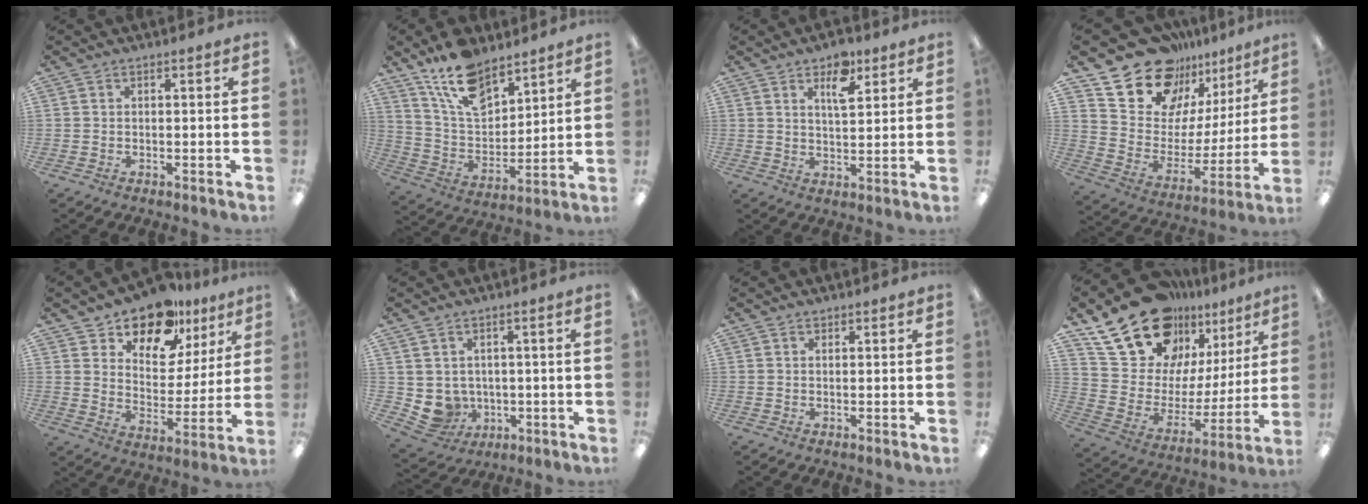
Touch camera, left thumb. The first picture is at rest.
{"total": 15.0, "force": [10.9, 7.4, 7.3], "torque": [-0.143, -0.054, 0.203]}
{"total": 7.8, "force": [4.5, 3.7, 5.2], "torque": [-0.065, -0.018, 0.071]}
{"total": 18.1, "force": [14.0, 10.3, 4.9], "torque": [-0.101, -0.111, 0.254]}
{"total": 16.0, "force": [12.3, 8.4, 6.0], "torque": [-0.100, -0.084, 0.221]}
{"total": 5.6, "force": [0.8, 5.4, 1.1], "torque": [-0.041, -0.010, 0.023]}
{"total": 0.6, "force": [0.5, 0.4, 0.2], "torque": [-0.004, 0.002, 0.008]}
{"total": 22.7, "force": [17.1, 11.9, 9.0], "torque": [-0.167, -0.113, 0.321]}